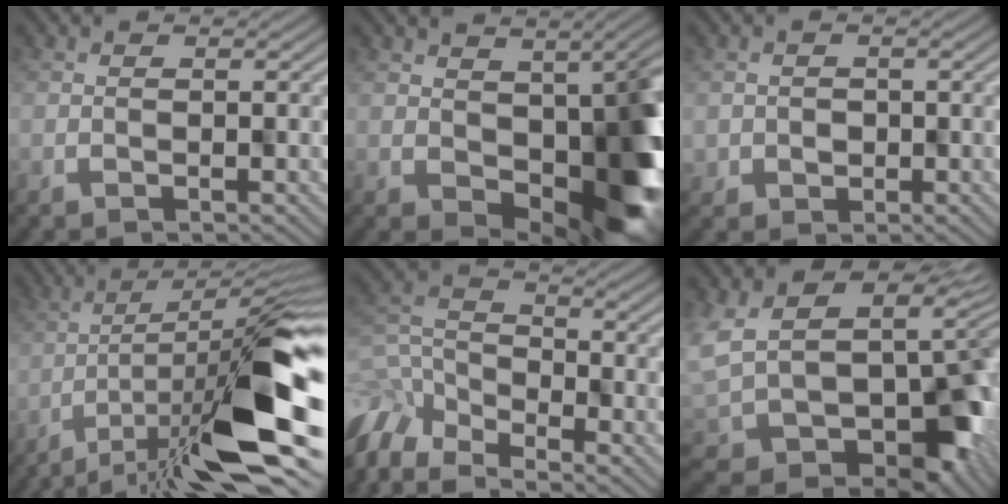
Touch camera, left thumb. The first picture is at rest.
{"total": 10.4, "force": [-0.9, 6.0, 8.4], "torque": [-0.099, -0.025, 0.002]}
{"total": 1.6, "force": [0.1, 1.6, 0.0], "torque": [0.001, -0.004, 0.003]}
{"total": 11.6, "force": [-5.2, 2.1, 10.2], "torque": [-0.167, -0.005, -0.086]}
{"total": 9.4, "force": [-7.3, 3.6, 4.9], "torque": [-0.126, -0.012, -0.138]}
{"total": 16.5, "force": [-0.4, 12.4, 10.9], "torque": [-0.210, -0.063, 0.053]}